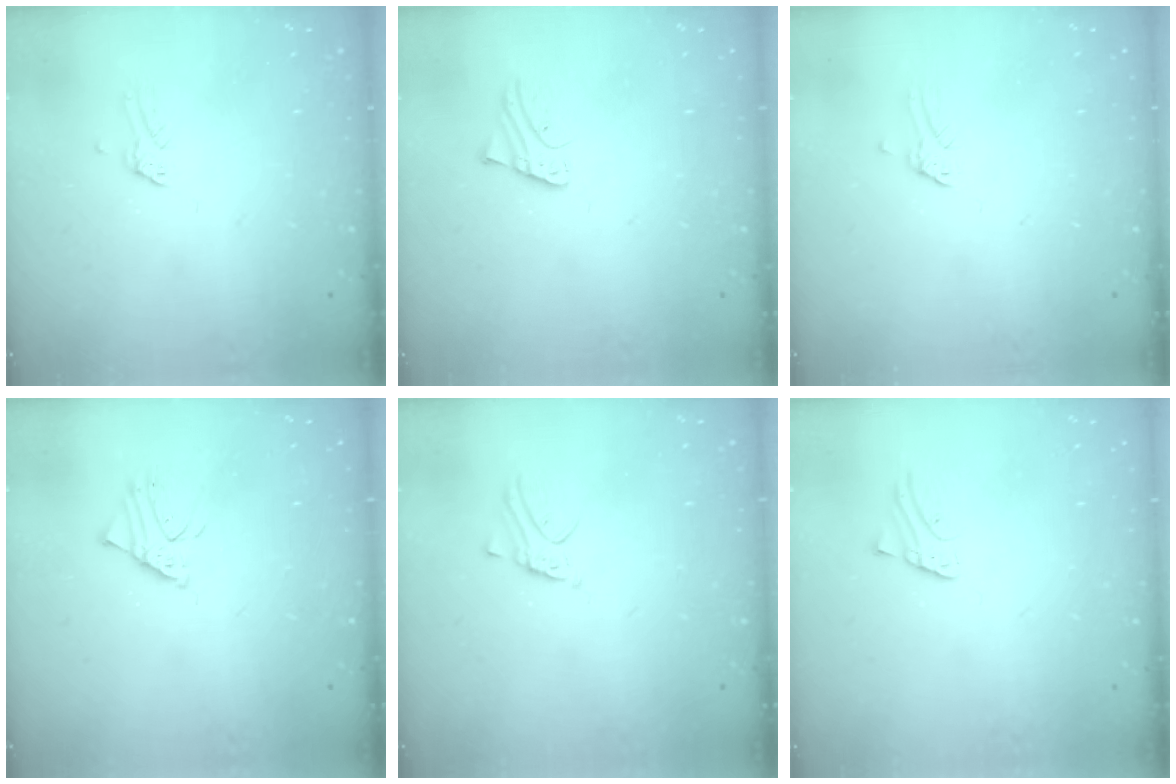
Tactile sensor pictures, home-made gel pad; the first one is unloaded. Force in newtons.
{"total": 1.8, "press": 1.8, "slide": 0.2}
{"total": 0.0}
{"total": 2.0, "press": 2.0, "slide": 0.1}
{"total": 3.0, "press": 3.0, "slide": 0.1}
{"total": 1.3, "press": 1.2, "slide": 0.1}